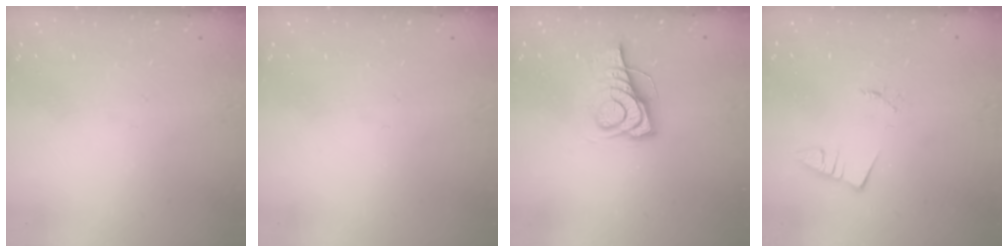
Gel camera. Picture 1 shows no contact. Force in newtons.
{"total": 0.0}
{"total": 7.9, "press": 7.8, "slide": 0.3}
{"total": 1.4, "press": 1.4, "slide": 0.1}